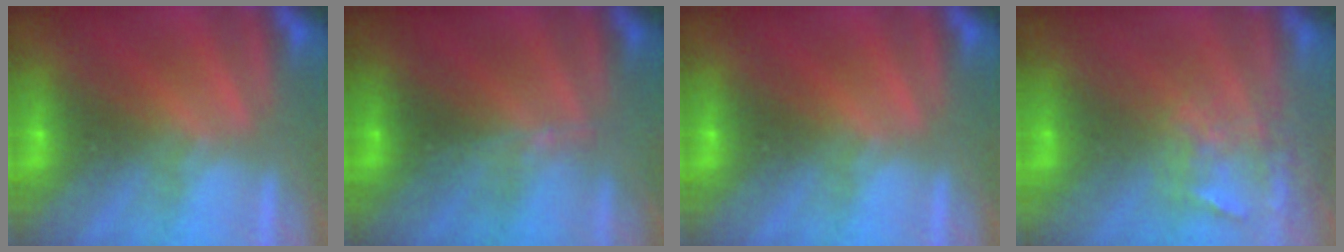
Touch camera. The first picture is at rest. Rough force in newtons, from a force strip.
{"total": 2.9}
{"total": 0.0}
{"total": 4.4}